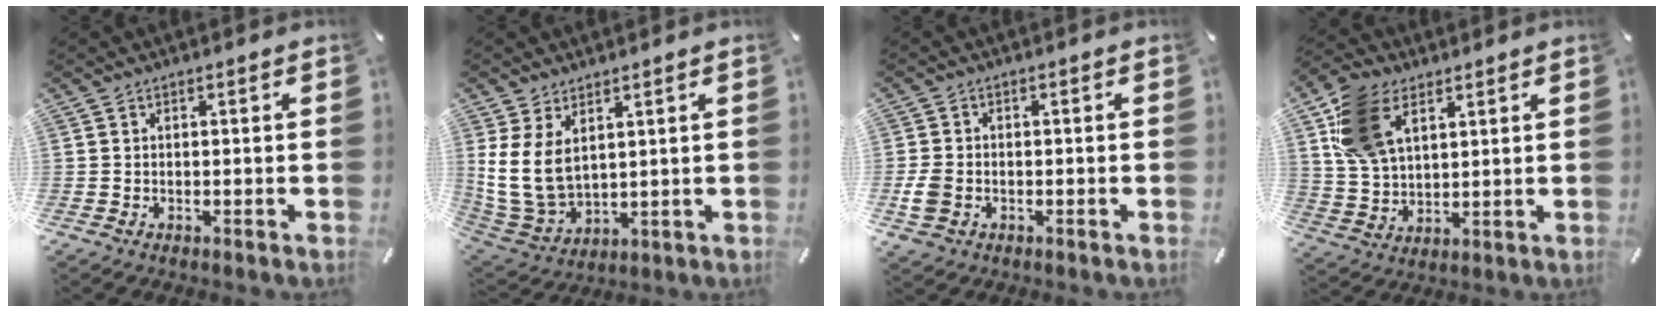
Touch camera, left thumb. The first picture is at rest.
{"total": 10.1, "force": [3.7, 6.8, 6.5], "torque": [-0.154, -0.018, 0.070]}
{"total": 5.3, "force": [-1.4, 4.3, 2.8], "torque": [-0.065, 0.005, -0.025]}
{"total": 12.6, "force": [5.9, 8.2, 7.6], "torque": [-0.190, -0.004, 0.111]}